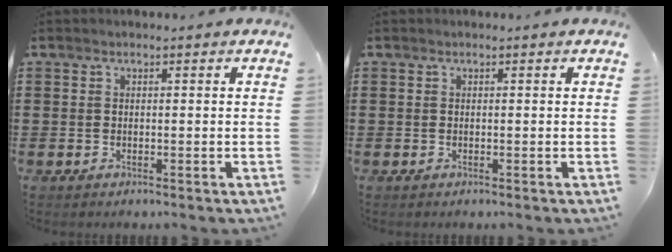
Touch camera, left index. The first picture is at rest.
{"total": 0.0}